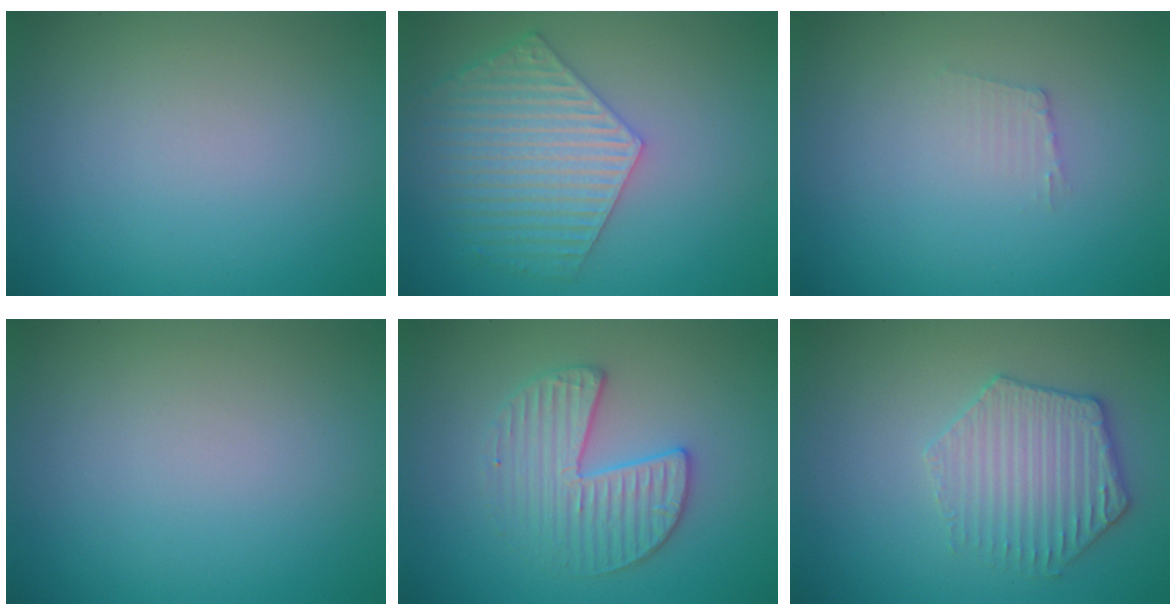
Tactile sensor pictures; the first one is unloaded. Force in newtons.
{"total": 5.9, "press": 4.6, "slide": 3.6}
{"total": 1.1, "press": 1.0, "slide": 0.2}
{"total": 0.0}
{"total": 3.4, "press": 3.3, "slide": 0.7}
{"total": 3.5, "press": 3.4, "slide": 0.4}